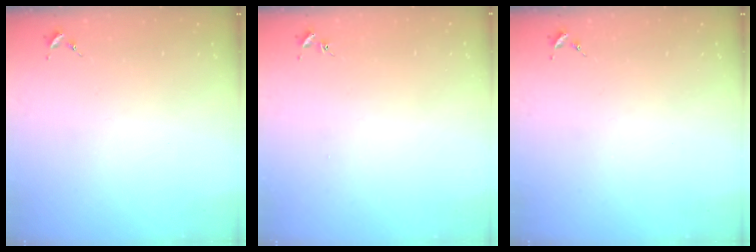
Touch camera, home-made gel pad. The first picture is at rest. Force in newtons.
{"total": 0.6, "press": 0.6, "slide": 0.1}
{"total": 0.0}